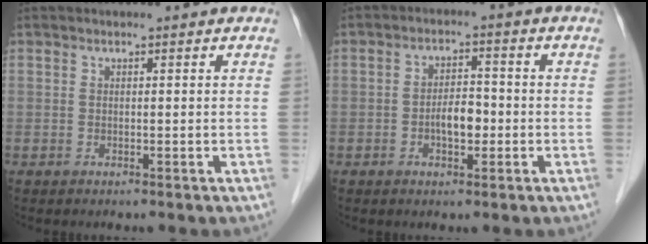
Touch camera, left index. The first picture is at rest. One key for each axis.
{"total": 4.1, "fx": -1.1, "fy": 1.9, "fz": 3.5, "tx": -0.062, "ty": 0.007, "tz": -0.020}